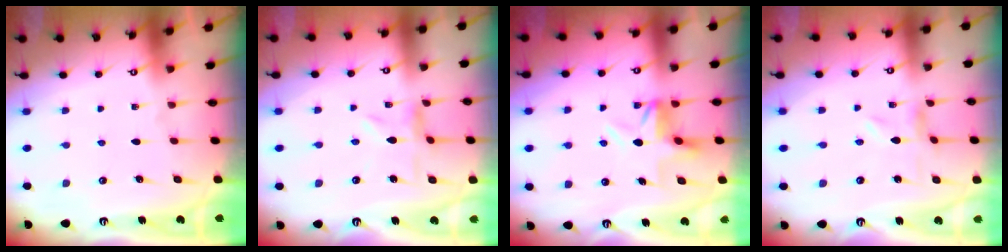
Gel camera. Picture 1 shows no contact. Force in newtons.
{"total": 1.9, "press": 1.9, "slide": 0.4}
{"total": 5.1, "press": 5.1, "slide": 0.1}
{"total": 0.0}